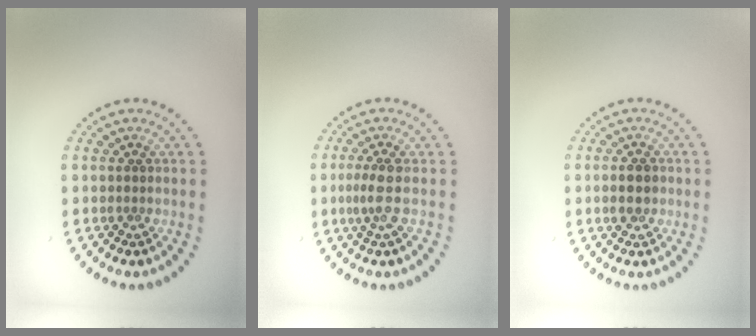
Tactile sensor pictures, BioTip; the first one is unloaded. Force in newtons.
{"total": 1.9, "press": 1.5, "slide": 1.2}
{"total": 1.9, "press": 1.9, "slide": 0.2}